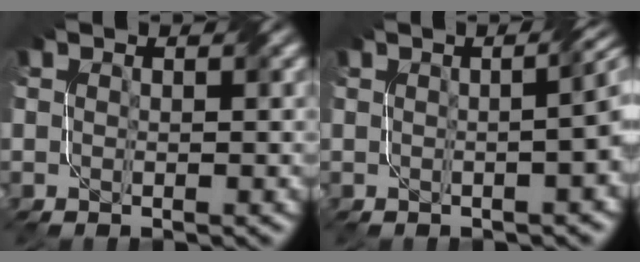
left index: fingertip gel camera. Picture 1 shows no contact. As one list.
[{"total": 6.3, "force": [0.5, 3.1, 5.4], "torque": [-0.016, 0.028, -0.010]}]